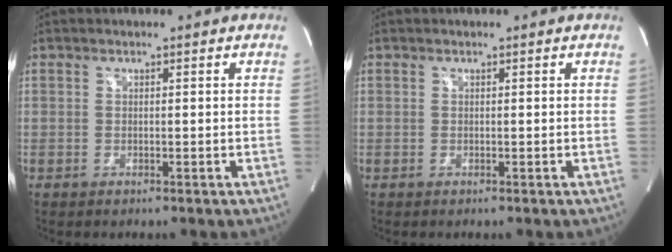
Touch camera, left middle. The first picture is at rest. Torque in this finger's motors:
{"motor_torque": [0.08, 0.09, 0.05, 0.00]}